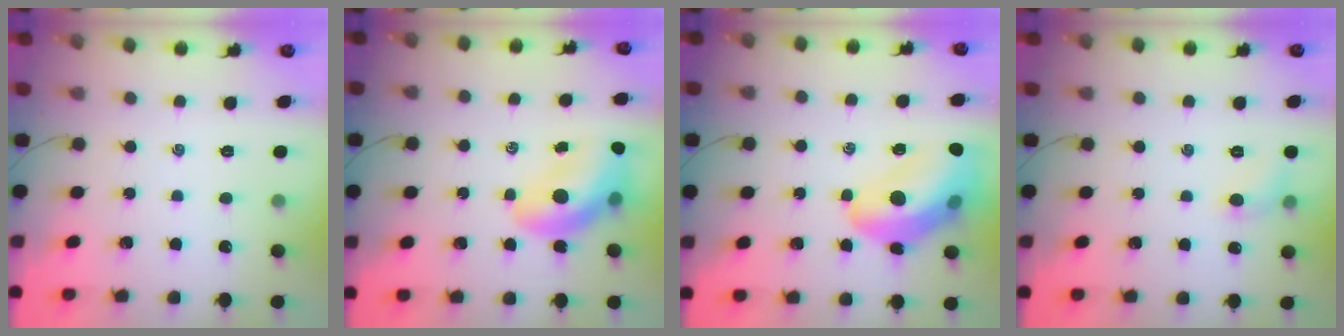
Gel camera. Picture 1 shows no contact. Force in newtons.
{"total": 13.1, "press": 12.7, "slide": 3.5}
{"total": 17.7, "press": 17.4, "slide": 3.3}
{"total": 5.7, "press": 5.5, "slide": 1.5}